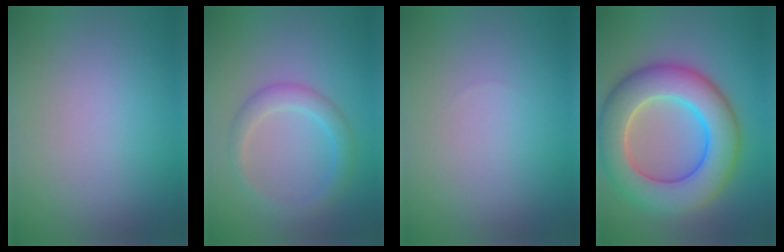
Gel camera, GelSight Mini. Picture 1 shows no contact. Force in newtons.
{"total": 2.7, "press": 2.7, "slide": 0.1}
{"total": 0.0}
{"total": 10.2, "press": 10.1, "slide": 0.6}